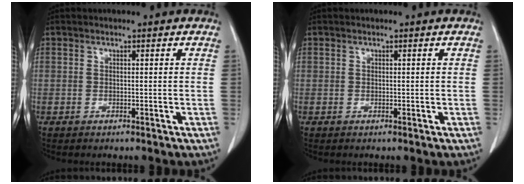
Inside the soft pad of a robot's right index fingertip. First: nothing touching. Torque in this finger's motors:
{"motor_torque": [-0.05, 0.05, -0.04, 0.00]}